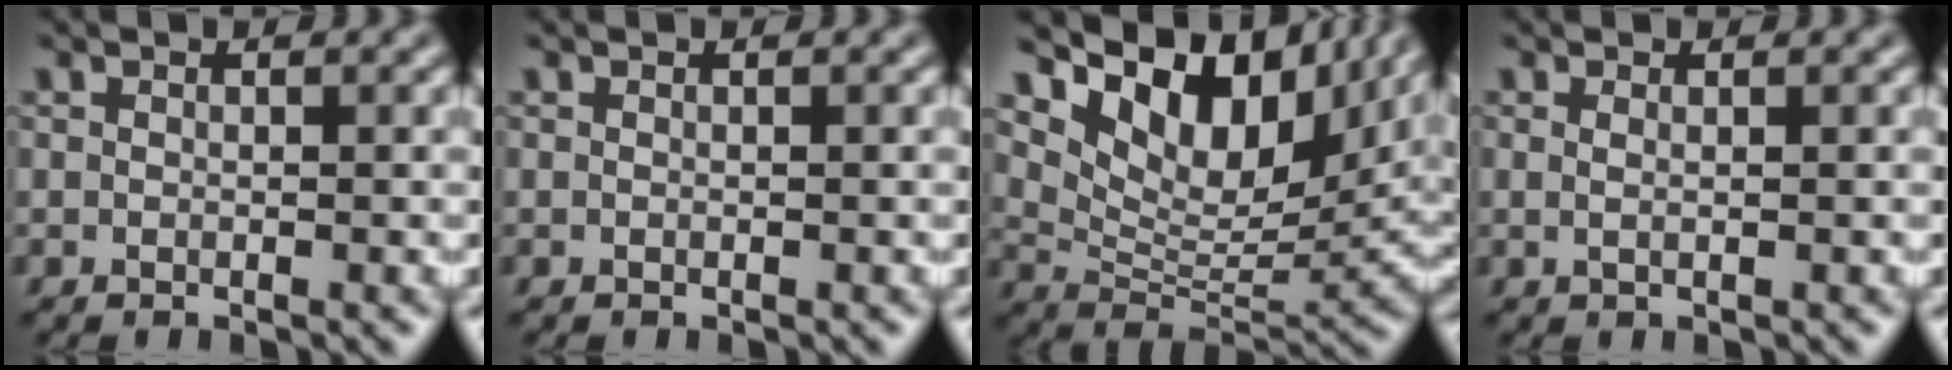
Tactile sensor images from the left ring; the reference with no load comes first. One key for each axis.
{"total": 0.0}
{"total": 12.9, "fx": 7.6, "fy": 6.4, "fz": 8.2, "tx": -0.144, "ty": 0.004, "tz": 0.144}
{"total": 0.7, "fx": 0.3, "fy": 0.2, "fz": 0.6, "tx": -0.012, "ty": -0.004, "tz": 0.002}